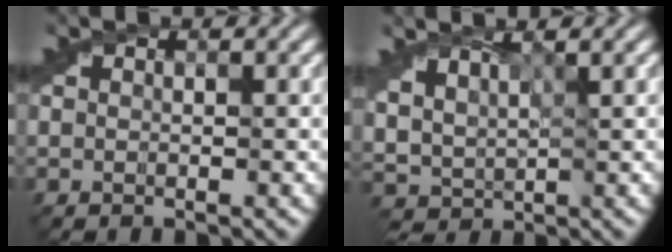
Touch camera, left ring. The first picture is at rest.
{"total": 3.3, "force": [2.4, 1.3, 1.9], "torque": [-0.049, 0.007, 0.047]}